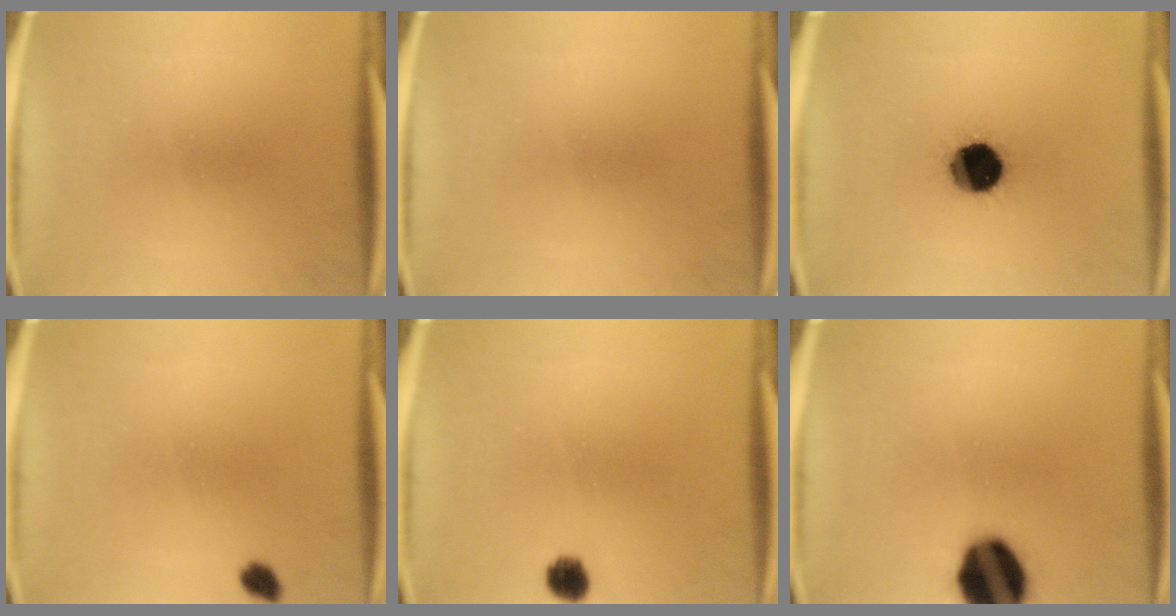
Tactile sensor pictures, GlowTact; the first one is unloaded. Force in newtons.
{"total": 0.0}
{"total": 14.6}
{"total": 1.9}
{"total": 3.3}
{"total": 16.3}